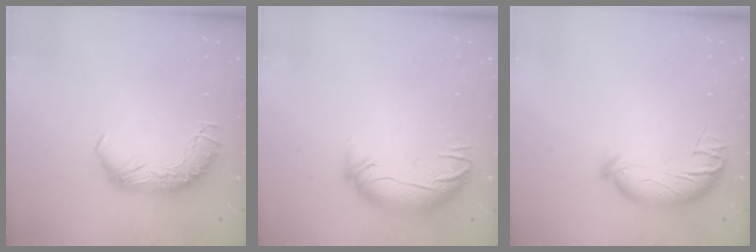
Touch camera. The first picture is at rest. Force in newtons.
{"total": 3.7, "press": 2.6, "slide": 2.6}
{"total": 4.4, "press": 4.2, "slide": 1.3}